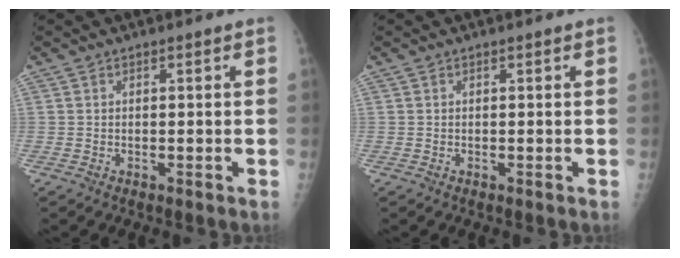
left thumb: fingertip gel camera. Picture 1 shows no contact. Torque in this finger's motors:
{"motor_torque": [0.02, 0.11, 0.02, -0.18, 0.00]}